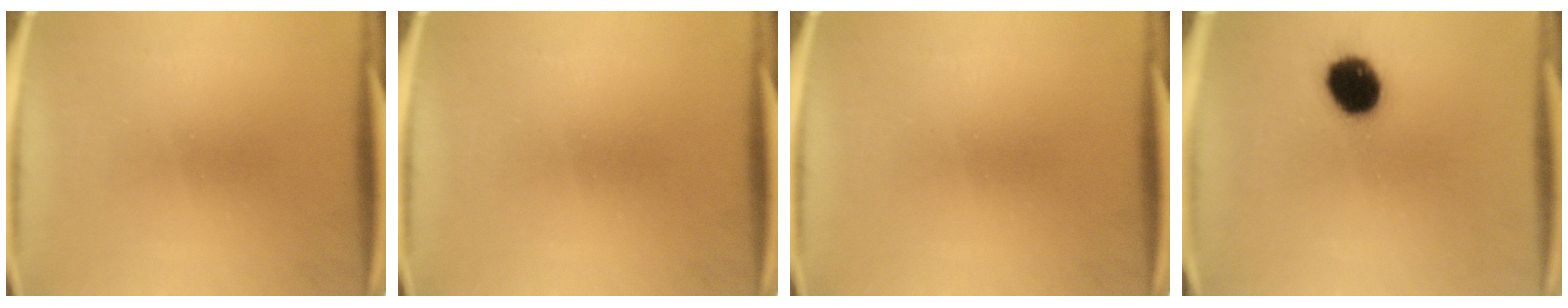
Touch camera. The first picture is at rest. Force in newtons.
{"total": 0.0}
{"total": 0.0}
{"total": 11.1}